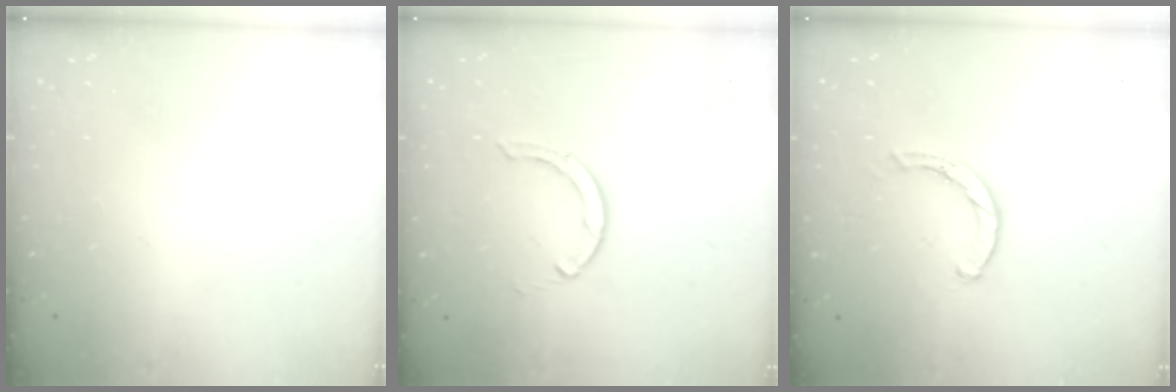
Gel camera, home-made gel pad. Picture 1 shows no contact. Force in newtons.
{"total": 2.9, "press": 2.9, "slide": 0.4}
{"total": 1.6, "press": 1.6, "slide": 0.2}